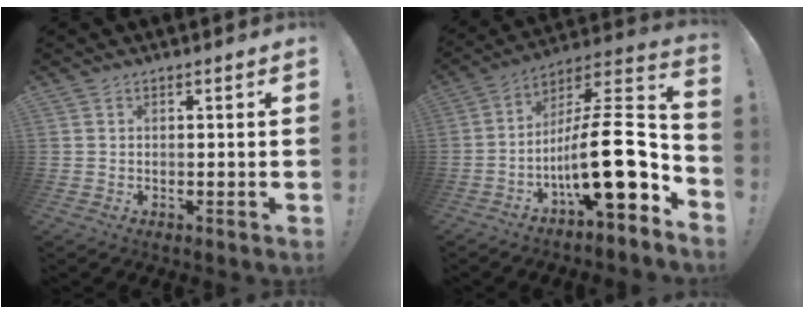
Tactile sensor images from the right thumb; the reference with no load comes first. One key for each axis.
{"total": 21.9, "fx": -4.9, "fy": 6.4, "fz": 20.4, "tx": -0.349, "ty": 0.005, "tz": -0.084}